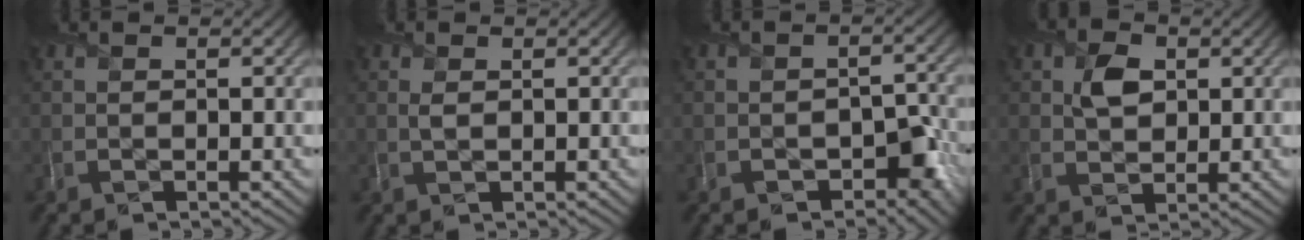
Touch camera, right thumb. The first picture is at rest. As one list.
[{"total": 1.0, "force": [0.3, 0.6, 0.8], "torque": [-0.022, -0.003, 0.004]}, {"total": 4.8, "force": [-2.2, 3.2, 2.7], "torque": [-0.030, -0.009, -0.037]}, {"total": 3.9, "force": [0.9, 2.8, 2.5], "torque": [-0.055, 0.003, 0.013]}]